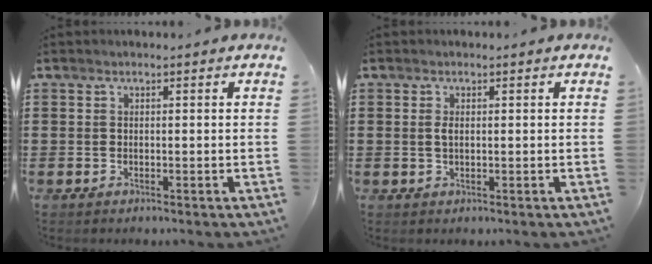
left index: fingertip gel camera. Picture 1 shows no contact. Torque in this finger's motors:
{"motor_torque": [1.06, 1.08, 0.13, 0.05]}